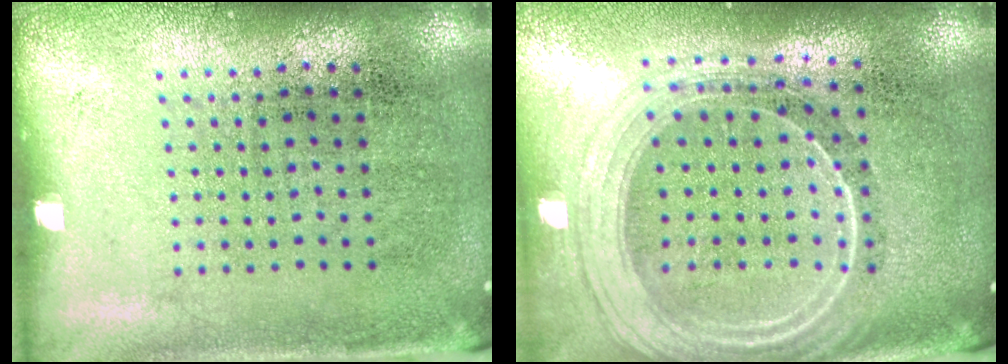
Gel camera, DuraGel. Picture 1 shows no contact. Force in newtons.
{"total": 2.3, "press": 1.9, "slide": 1.3}